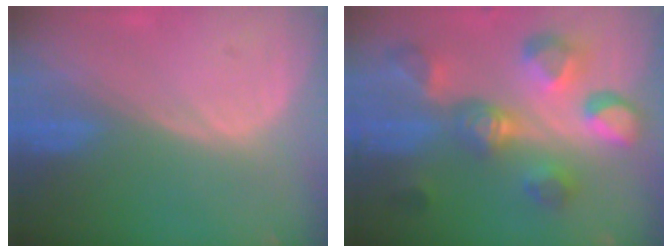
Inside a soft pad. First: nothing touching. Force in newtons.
{"total": 11.0, "press": 10.0, "slide": 4.6}